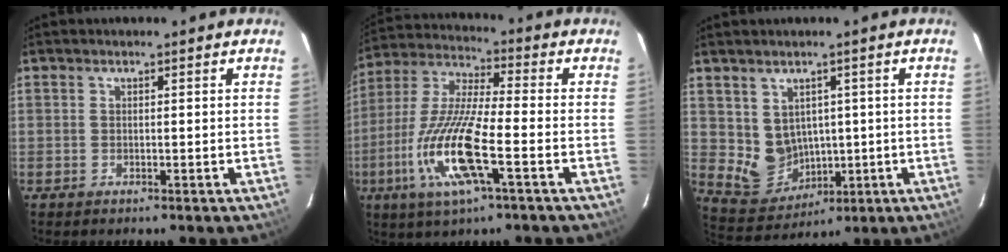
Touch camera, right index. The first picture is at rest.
{"total": 15.7, "force": [-5.6, 2.5, 14.5], "torque": [-0.309, -0.012, -0.115]}
{"total": 7.6, "force": [1.1, 6.8, 3.1], "torque": [-0.068, -0.002, 0.048]}